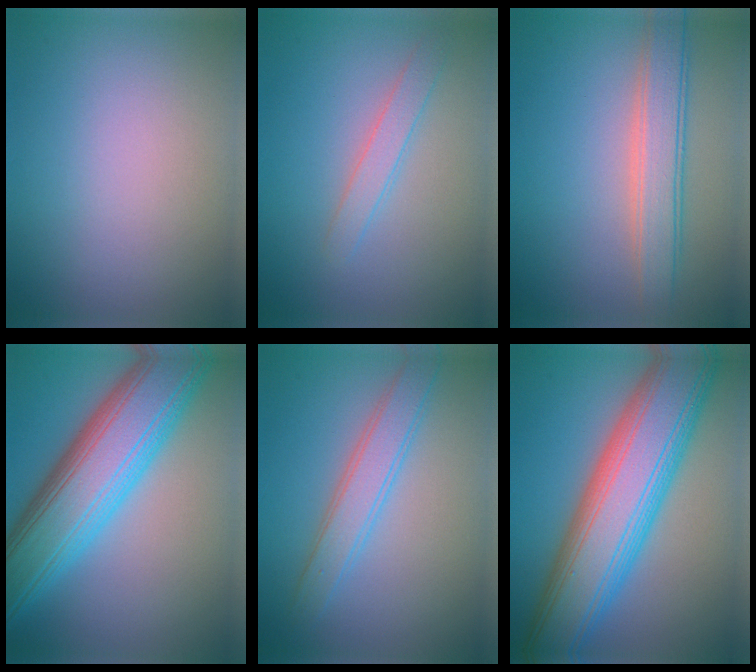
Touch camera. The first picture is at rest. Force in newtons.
{"total": 1.8, "press": 1.8, "slide": 0.1}
{"total": 4.0, "press": 4.0, "slide": 0.2}
{"total": 11.1, "press": 11.1, "slide": 0.3}
{"total": 3.2, "press": 3.2, "slide": 0.3}
{"total": 12.1, "press": 12.1, "slide": 0.4}